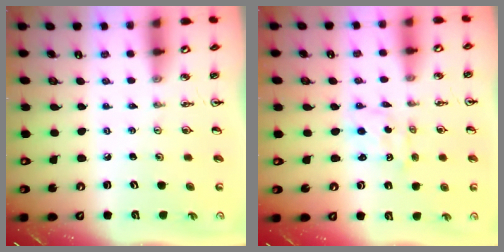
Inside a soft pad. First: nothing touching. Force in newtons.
{"total": 0.7, "press": 0.7, "slide": 0.1}